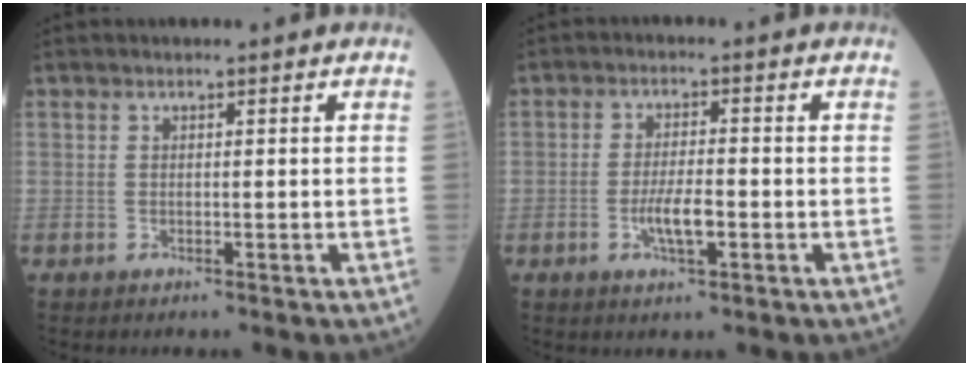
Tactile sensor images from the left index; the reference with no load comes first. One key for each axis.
{"total": 4.5, "fx": -1.5, "fy": 1.0, "fz": 4.1, "tx": -0.082, "ty": -0.001, "tz": -0.026}